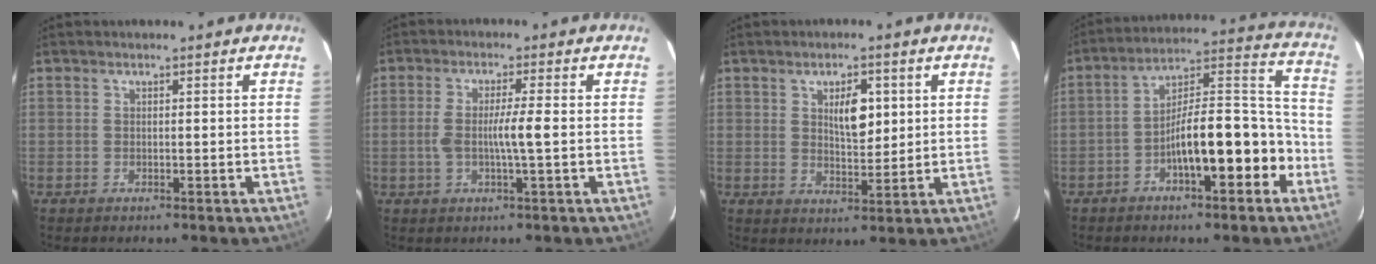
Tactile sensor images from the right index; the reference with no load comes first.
{"total": 4.8, "force": [-0.4, -0.1, 4.8], "torque": [-0.089, -0.003, -0.008]}
{"total": 5.5, "force": [1.8, 2.2, 4.7], "torque": [-0.077, 0.000, 0.035]}
{"total": 14.2, "force": [-5.5, 3.8, 12.6], "torque": [-0.197, 0.033, -0.081]}